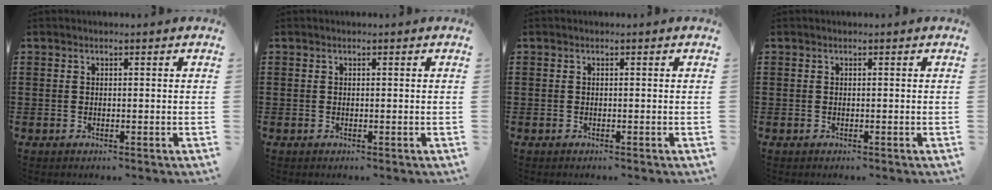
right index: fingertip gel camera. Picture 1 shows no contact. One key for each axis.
{"total": 0.0}
{"total": 0.0}
{"total": 0.0}